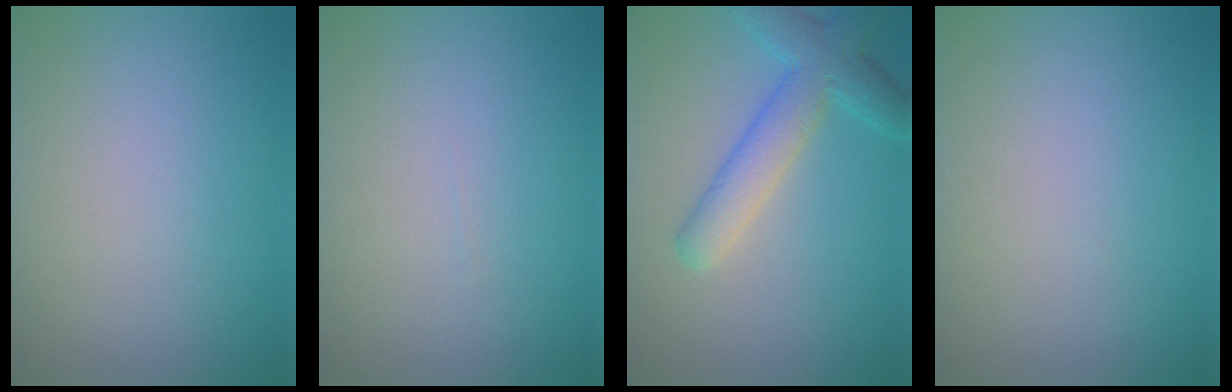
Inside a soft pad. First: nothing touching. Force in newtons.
{"total": 0.0}
{"total": 5.1, "press": 5.1, "slide": 0.2}
{"total": 0.0}